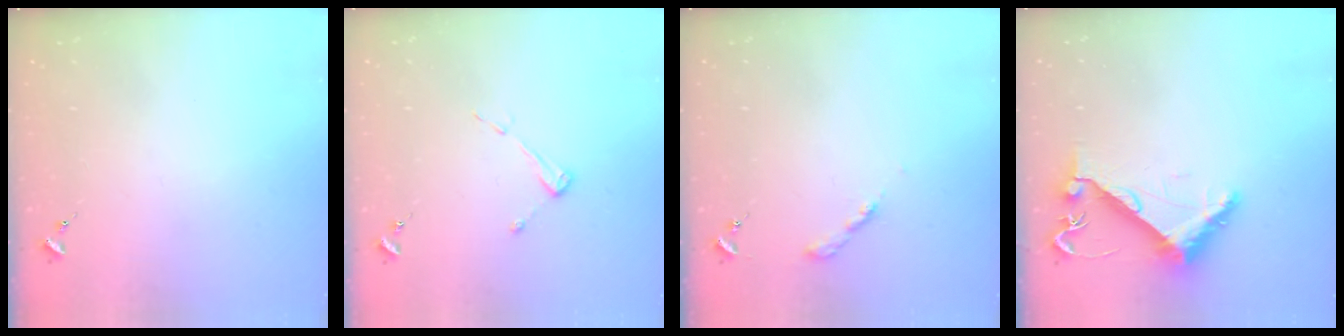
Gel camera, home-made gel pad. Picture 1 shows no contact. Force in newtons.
{"total": 4.3, "press": 4.3, "slide": 0.5}
{"total": 3.1, "press": 3.1, "slide": 0.2}
{"total": 8.4, "press": 8.4, "slide": 0.4}